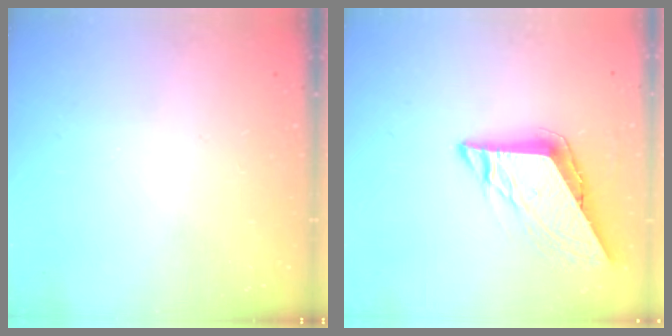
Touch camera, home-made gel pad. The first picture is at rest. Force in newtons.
{"total": 8.8, "press": 8.8, "slide": 0.9}